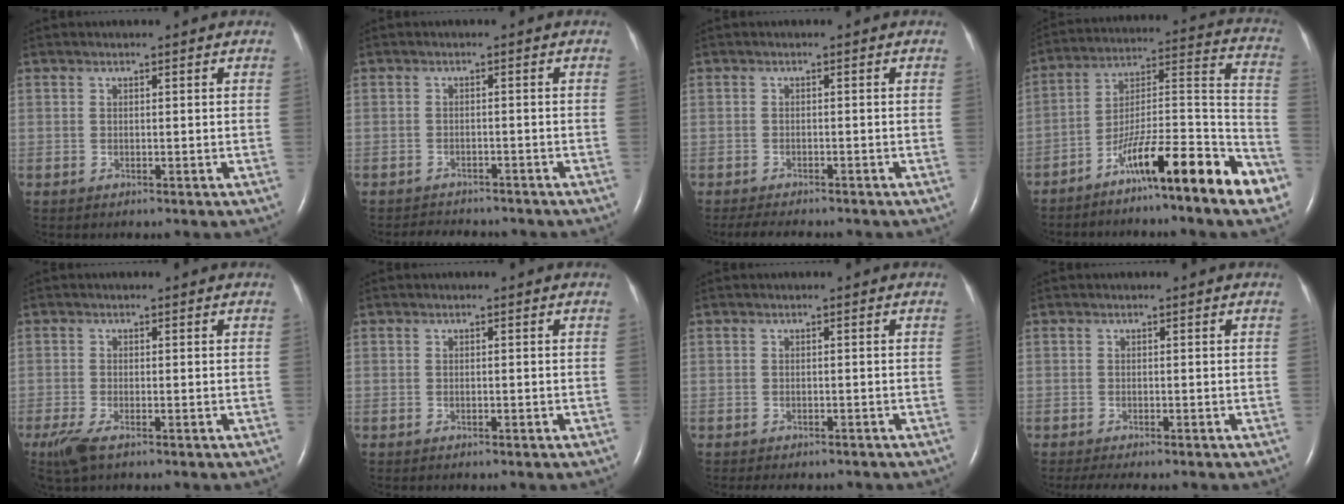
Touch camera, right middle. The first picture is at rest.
{"total": 6.3, "force": [-5.8, 1.9, 1.4], "torque": [-0.023, -0.004, -0.073]}
{"total": 6.0, "force": [-5.2, 1.4, 2.7], "torque": [-0.043, -0.011, -0.073]}
{"total": 17.8, "force": [-11.3, 1.0, 13.7], "torque": [-0.198, 0.019, -0.183]}
{"total": 4.0, "force": [-2.5, 1.0, 2.9], "torque": [-0.070, -0.013, -0.046]}
{"total": 0.0}
{"total": 5.1, "force": [-4.4, 1.8, 1.8], "torque": [-0.021, -0.001, -0.052]}
{"total": 4.8, "force": [-3.9, 0.9, 2.5], "torque": [-0.035, -0.011, -0.056]}